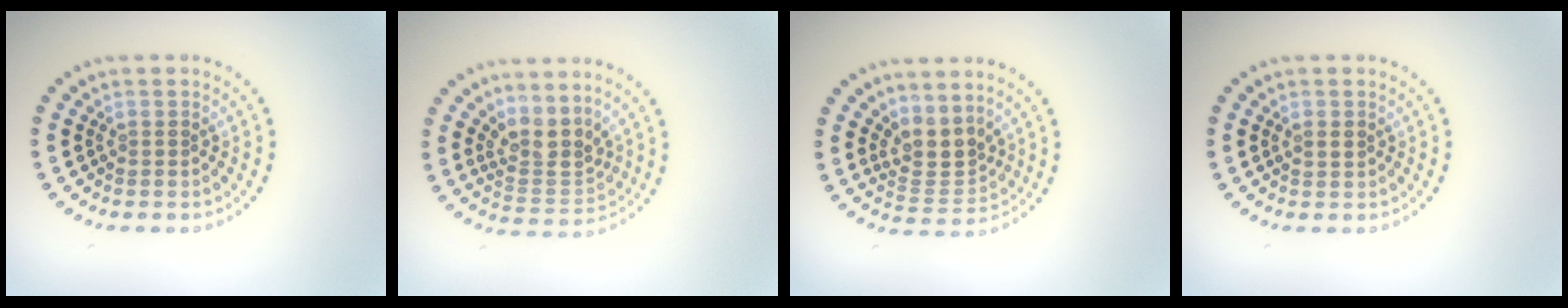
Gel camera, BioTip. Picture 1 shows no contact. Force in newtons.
{"total": 3.3, "press": 2.5, "slide": 2.2}
{"total": 3.2, "press": 2.4, "slide": 2.1}
{"total": 1.4, "press": 1.4, "slide": 0.0}